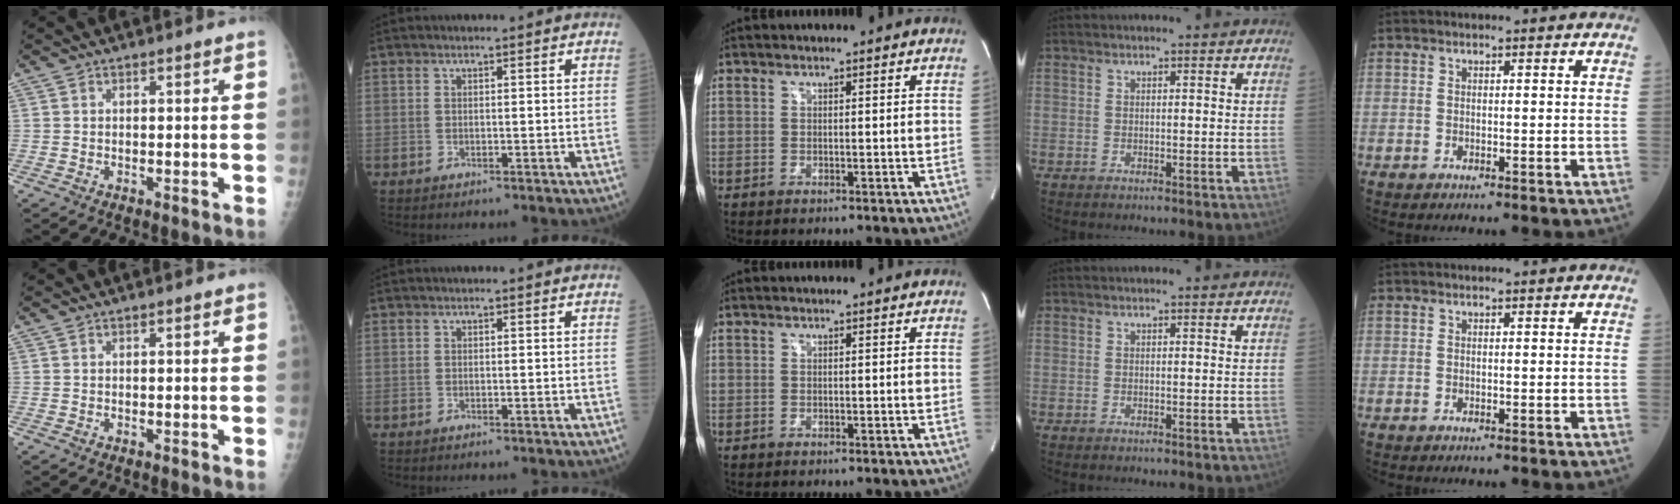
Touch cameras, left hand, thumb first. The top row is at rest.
{}